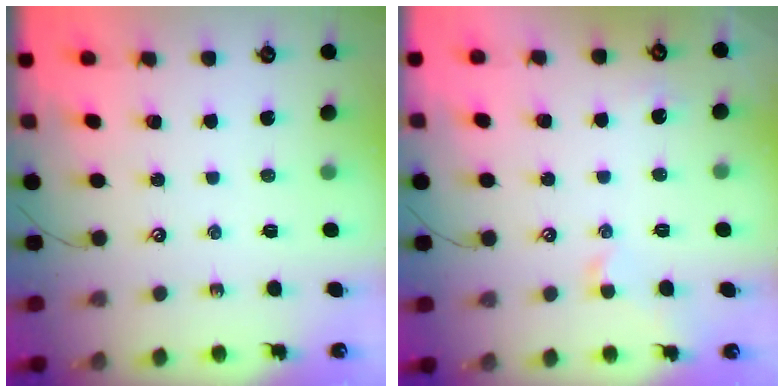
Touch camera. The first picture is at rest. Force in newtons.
{"total": 2.3, "press": 2.2, "slide": 0.7}